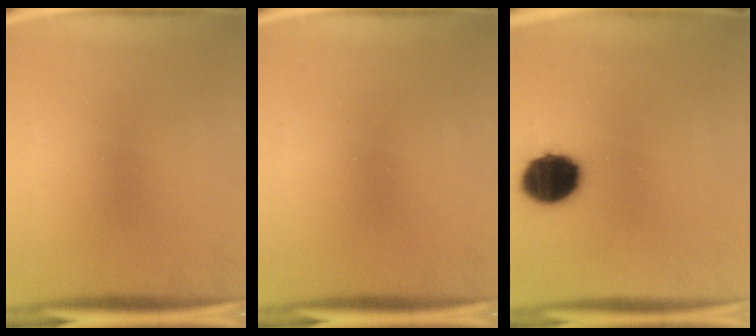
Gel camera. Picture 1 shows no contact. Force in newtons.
{"total": 0.0}
{"total": 13.3}